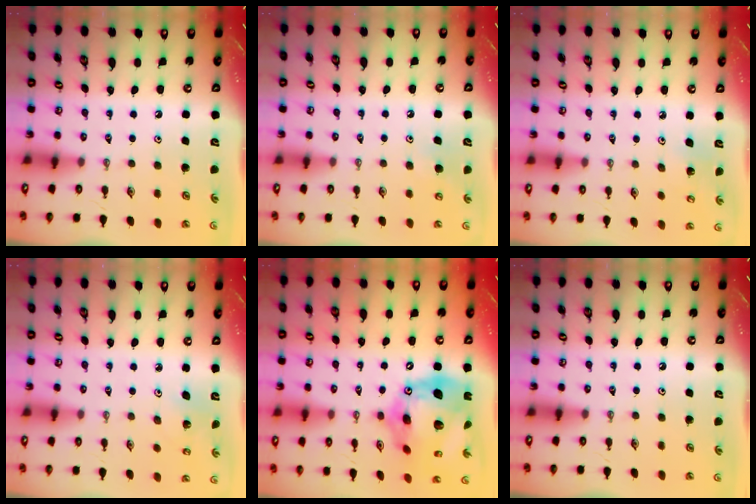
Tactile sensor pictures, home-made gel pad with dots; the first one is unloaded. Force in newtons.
{"total": 6.1, "press": 6.0, "slide": 0.8}
{"total": 4.8, "press": 4.6, "slide": 1.3}
{"total": 3.2, "press": 3.2, "slide": 0.3}
{"total": 25.3, "press": 25.2, "slide": 3.0}
{"total": 0.0}